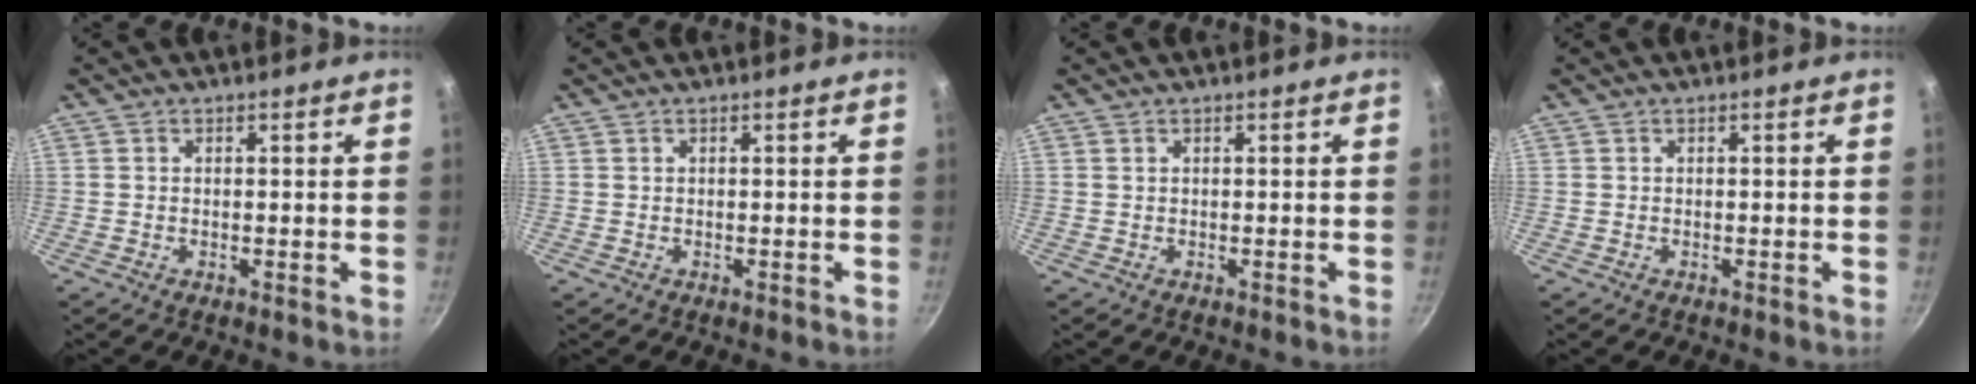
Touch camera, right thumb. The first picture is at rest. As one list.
[{"total": 0.0}, {"total": 0.0}, {"total": 0.0}]